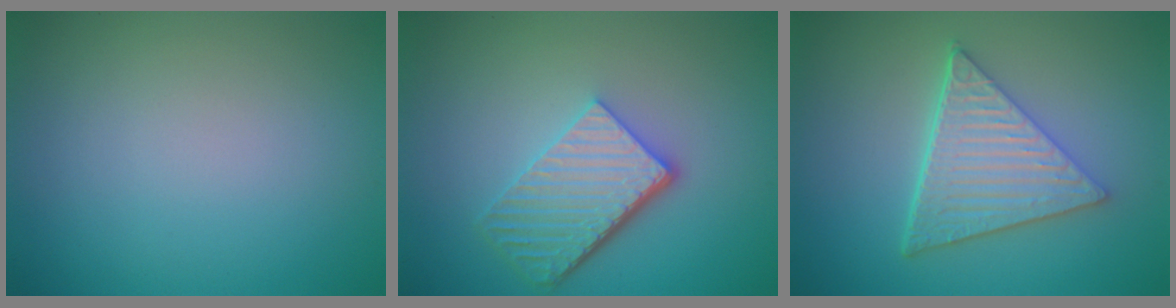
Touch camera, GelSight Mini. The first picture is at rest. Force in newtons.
{"total": 5.2, "press": 3.8, "slide": 3.5}
{"total": 6.3, "press": 4.6, "slide": 4.3}